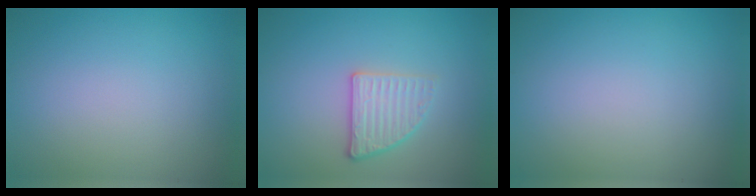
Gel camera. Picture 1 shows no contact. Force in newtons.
{"total": 2.6, "press": 2.3, "slide": 1.3}
{"total": 0.0}